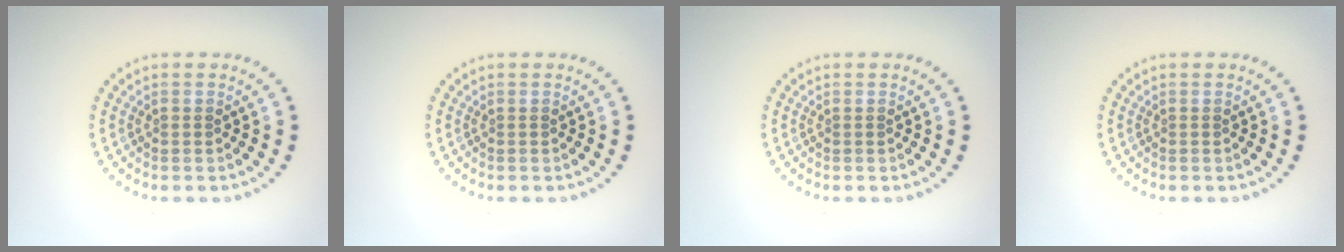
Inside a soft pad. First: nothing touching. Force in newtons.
{"total": 0.0}
{"total": 0.0}
{"total": 0.0}